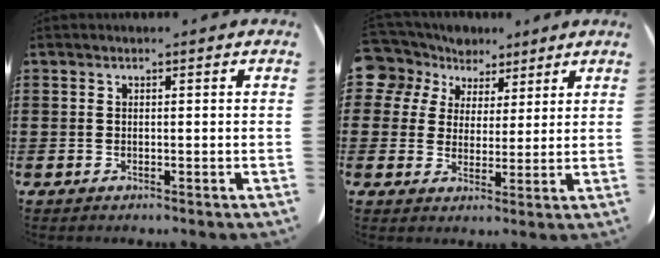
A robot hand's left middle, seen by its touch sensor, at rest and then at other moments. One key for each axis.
{"total": 6.9, "fx": 4.5, "fy": 5.1, "fz": 1.0, "tx": -0.059, "ty": -0.007, "tz": 0.086}